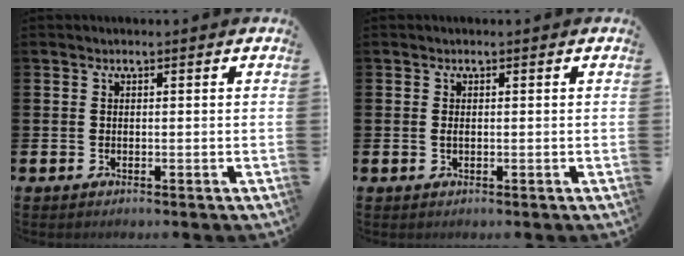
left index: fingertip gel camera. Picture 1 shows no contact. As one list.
[{"total": 0.6, "force": [0.0, 0.2, 0.5], "torque": [-0.009, 0.001, -0.001]}]